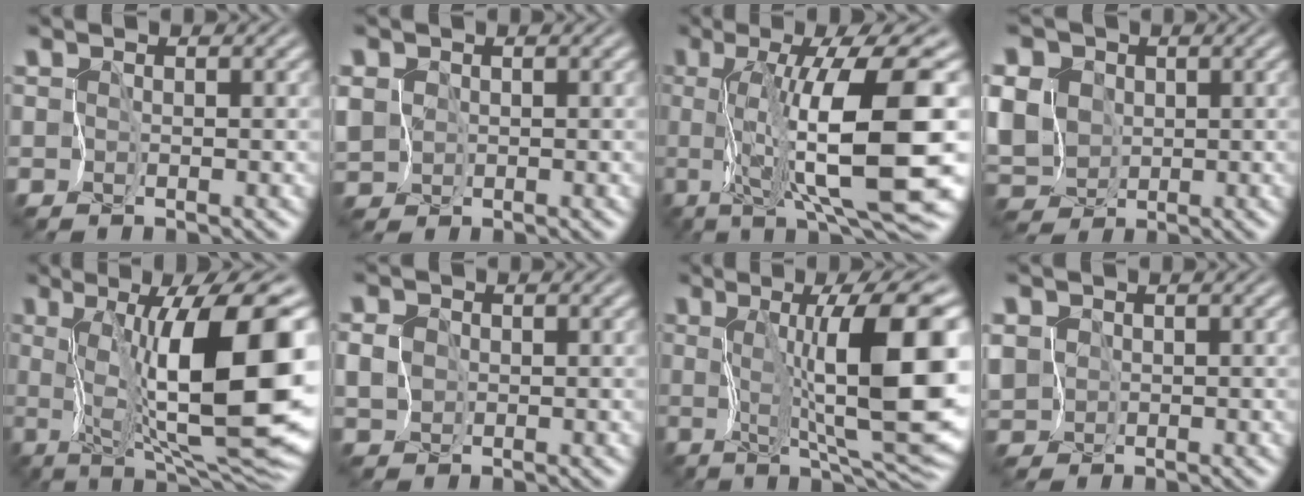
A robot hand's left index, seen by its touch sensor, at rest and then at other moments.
{"total": 2.0, "force": [0.1, 1.9, 0.4], "torque": [-0.025, -0.006, 0.005]}
{"total": 11.5, "force": [0.3, 2.1, 11.4], "torque": [-0.163, -0.003, 0.006]}
{"total": 8.5, "force": [0.8, 7.1, 4.6], "torque": [-0.092, 0.018, -0.014]}
{"total": 14.0, "force": [1.3, 3.6, 13.4], "torque": [-0.188, -0.004, 0.014]}
{"total": 1.4, "force": [-0.1, 1.3, 0.4], "torque": [-0.015, -0.003, -0.005]}
{"total": 11.4, "force": [1.0, 2.0, 11.1], "torque": [-0.156, 0.000, 0.016]}
{"total": 2.6, "force": [-0.1, 2.5, 0.6], "torque": [-0.024, -0.001, 0.000]}